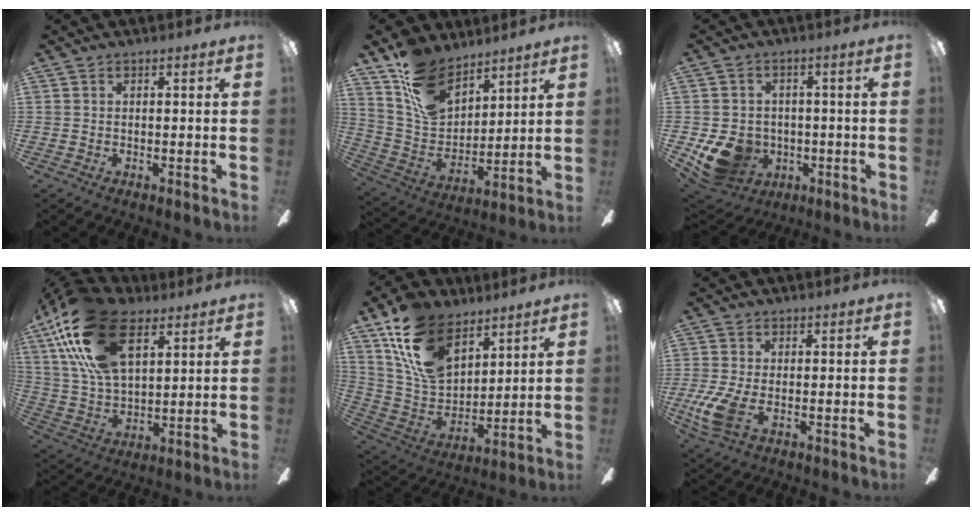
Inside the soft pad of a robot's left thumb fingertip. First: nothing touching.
{"total": 15.0, "force": [10.6, 8.7, 6.2], "torque": [-0.129, -0.051, 0.207]}
{"total": 11.9, "force": [-3.8, 9.7, 5.8], "torque": [-0.131, 0.015, -0.060]}
{"total": 24.6, "force": [12.0, 12.8, 17.2], "torque": [-0.352, -0.030, 0.211]}
{"total": 18.8, "force": [11.5, 10.9, 10.2], "torque": [-0.218, -0.048, 0.216]}
{"total": 8.0, "force": [-1.8, 4.1, 6.7], "torque": [-0.157, -0.009, -0.033]}